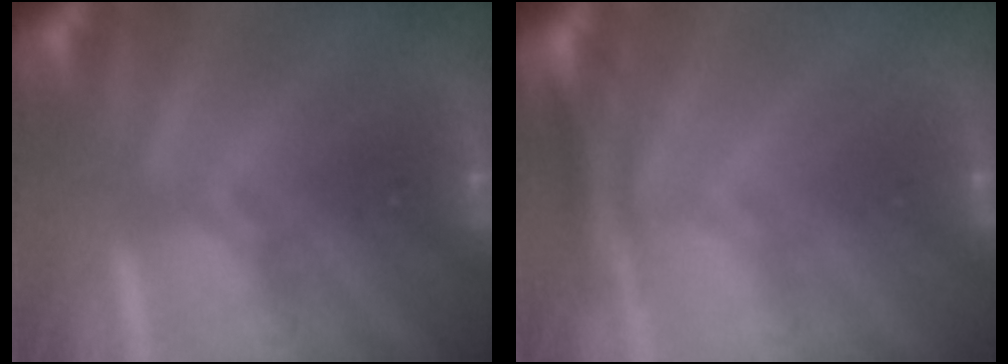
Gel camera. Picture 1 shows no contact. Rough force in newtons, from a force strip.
{"total": 4.4}